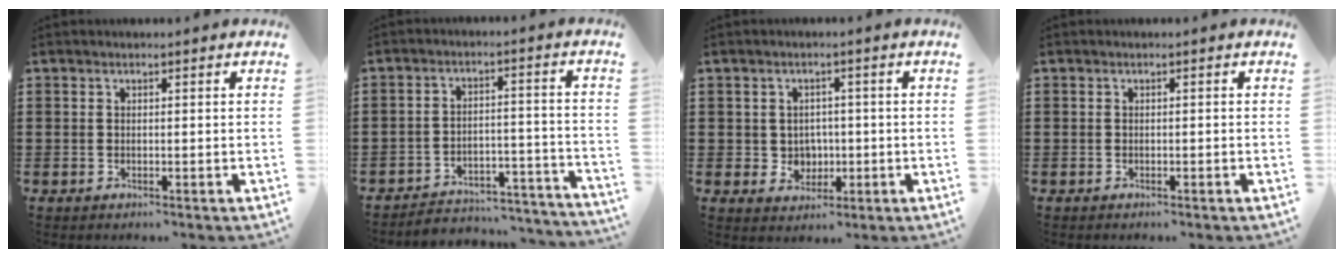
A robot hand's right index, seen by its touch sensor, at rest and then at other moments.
{"total": 4.2, "force": [-4.0, 0.9, 0.9], "torque": [-0.019, 0.003, -0.082]}
{"total": 3.1, "force": [0.1, 3.0, 0.8], "torque": [-0.030, 0.008, -0.001]}
{"total": 0.0}